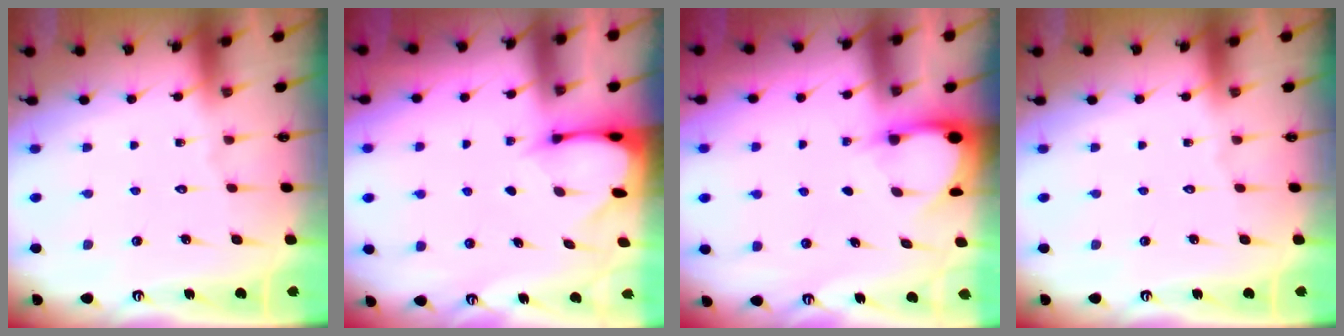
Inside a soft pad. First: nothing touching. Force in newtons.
{"total": 2.4, "press": 2.4, "slide": 0.3}
{"total": 4.0, "press": 4.0, "slide": 0.2}
{"total": 0.0}